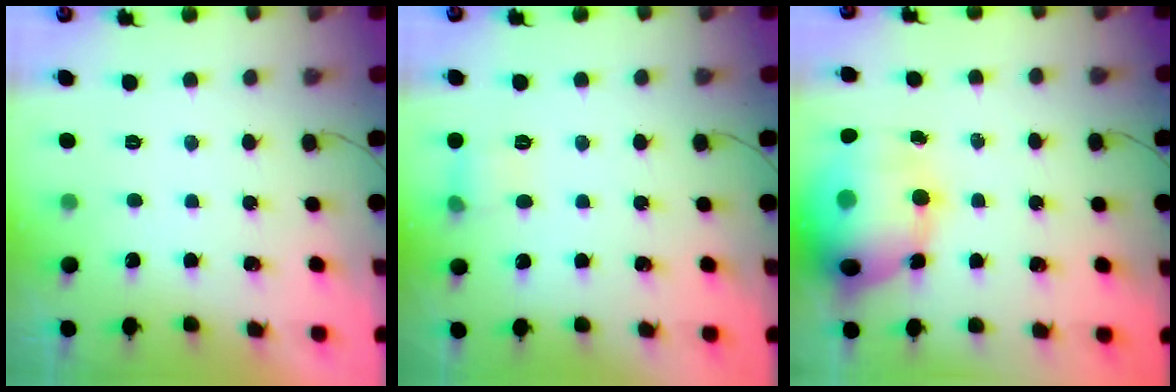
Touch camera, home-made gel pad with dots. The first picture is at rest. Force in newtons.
{"total": 5.8, "press": 5.6, "slide": 1.7}
{"total": 20.4, "press": 20.0, "slide": 4.3}